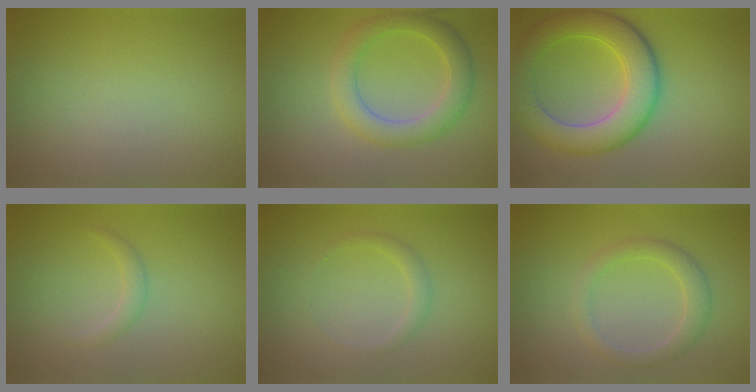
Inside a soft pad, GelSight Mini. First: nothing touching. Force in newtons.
{"total": 4.1, "press": 4.1, "slide": 0.3}
{"total": 7.4, "press": 7.4, "slide": 0.4}
{"total": 1.2, "press": 1.2, "slide": 0.1}
{"total": 1.2, "press": 1.2, "slide": 0.1}
{"total": 2.4, "press": 2.4, "slide": 0.1}